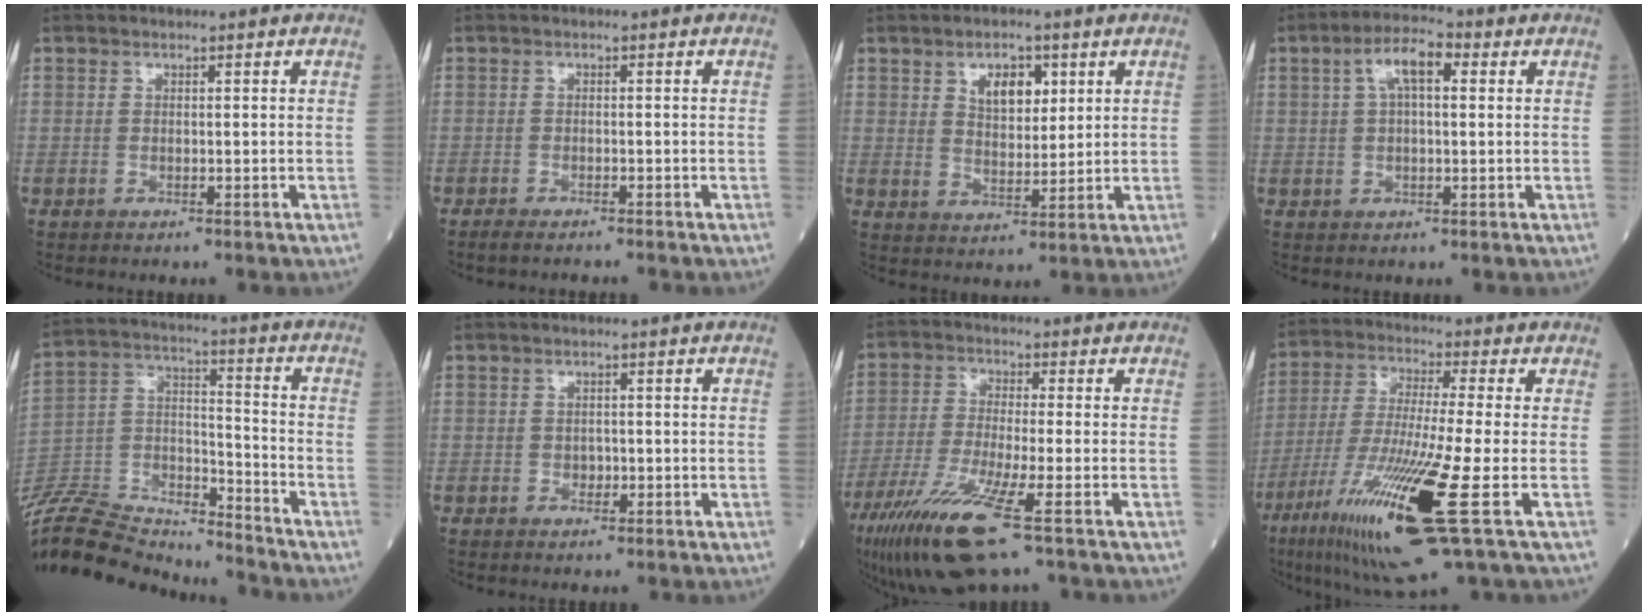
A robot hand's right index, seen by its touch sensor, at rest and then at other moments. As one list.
[{"total": 3.6, "force": [-3.2, 0.5, 1.6], "torque": [-0.022, -0.006, -0.044]}, {"total": 5.7, "force": [2.6, 3.0, 4.2], "torque": [-0.069, 0.003, 0.047]}, {"total": 6.4, "force": [2.0, 2.2, 5.7], "torque": [-0.109, 0.024, 0.033]}, {"total": 22.5, "force": [-21.5, 3.7, 5.4], "torque": [-0.153, 0.012, -0.362]}, {"total": 1.2, "force": [-0.3, 0.9, 0.7], "torque": [-0.009, 0.001, -0.003]}, {"total": 11.7, "force": [-6.4, 0.4, 9.8], "torque": [-0.202, -0.034, -0.119]}, {"total": 17.9, "force": [-7.4, 0.0, 16.4], "torque": [-0.320, -0.050, -0.136]}]